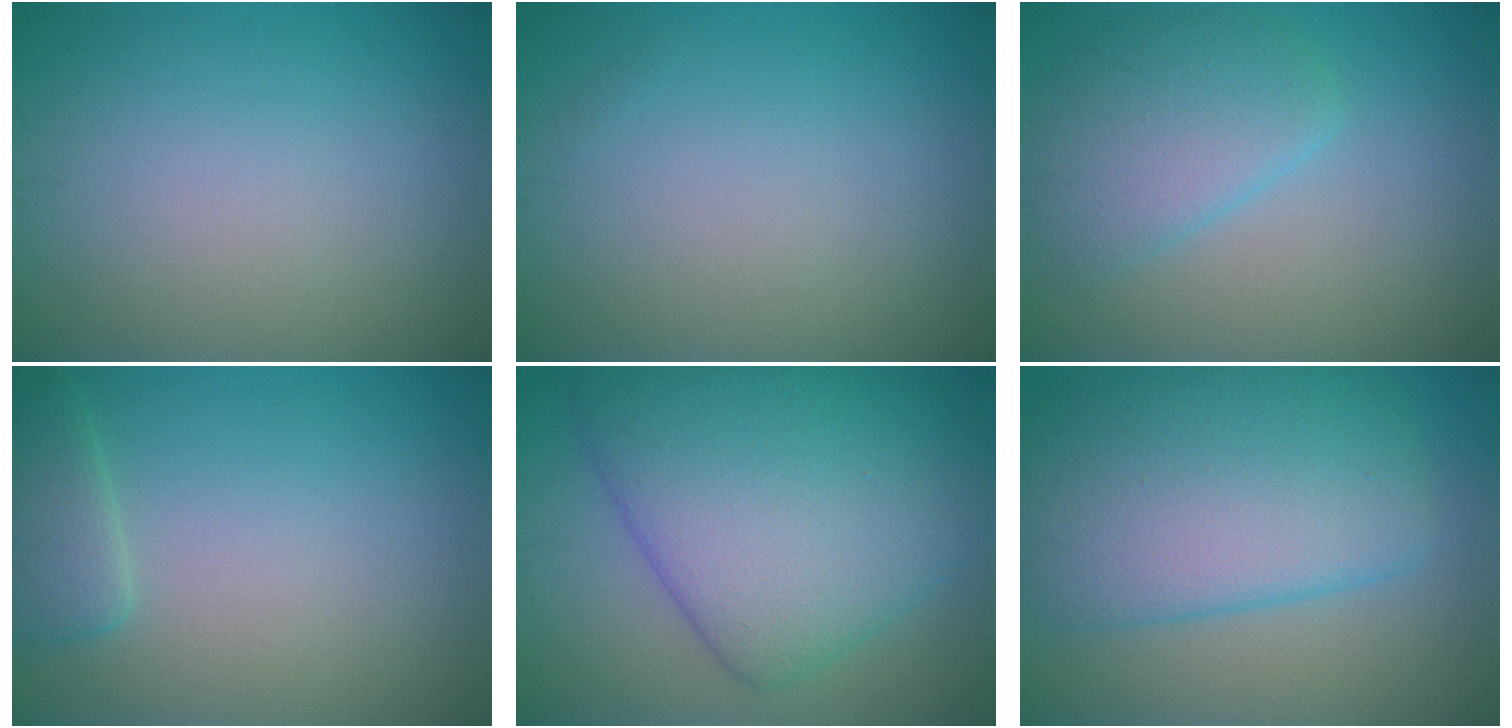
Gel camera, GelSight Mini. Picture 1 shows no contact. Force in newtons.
{"total": 0.0}
{"total": 4.2, "press": 4.2, "slide": 0.3}
{"total": 2.6, "press": 2.6, "slide": 0.2}
{"total": 11.2, "press": 11.2, "slide": 0.2}
{"total": 9.5, "press": 9.5, "slide": 0.2}